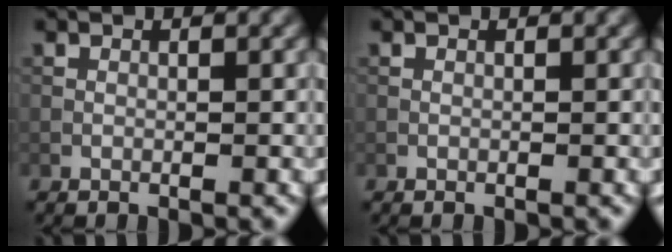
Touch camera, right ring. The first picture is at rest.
{"total": 0.0}